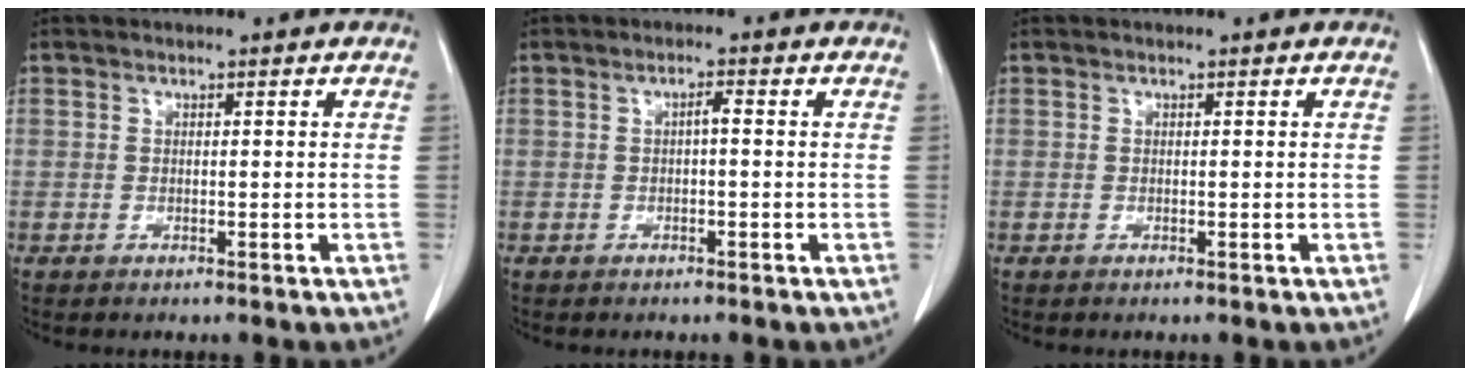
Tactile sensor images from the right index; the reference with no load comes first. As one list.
[{"total": 1.3, "force": [-0.1, 0.2, 1.3], "torque": [-0.020, 0.004, -0.001]}, {"total": 0.0}]